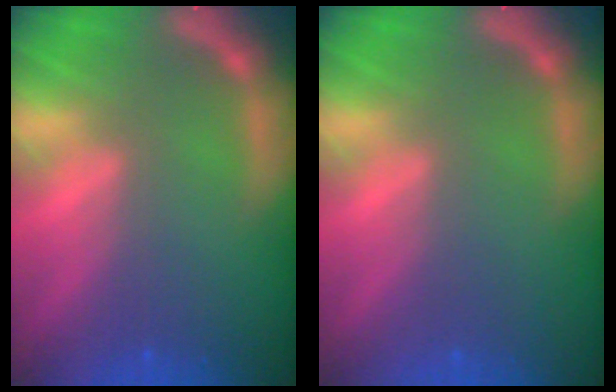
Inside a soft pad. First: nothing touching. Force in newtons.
{"total": 0.0}